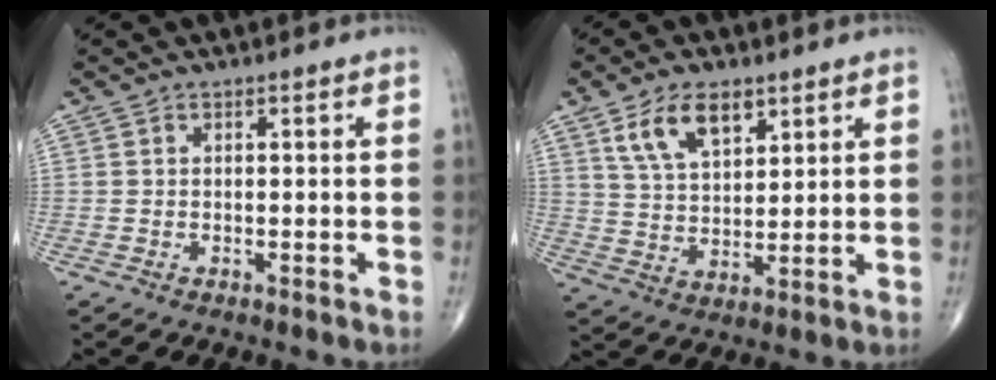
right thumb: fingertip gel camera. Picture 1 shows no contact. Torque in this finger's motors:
{"motor_torque": [-0.26, 0.41, 0.18, 0.19, 0.09]}